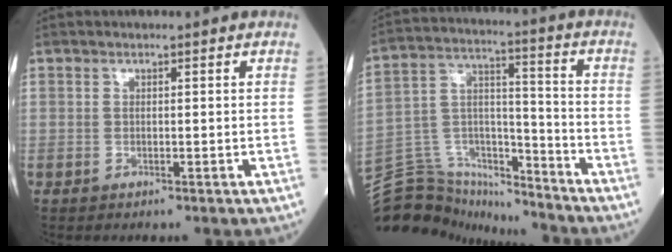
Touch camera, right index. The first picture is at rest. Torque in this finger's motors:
{"motor_torque": [-0.61, -1.18, -0.35, -0.21]}